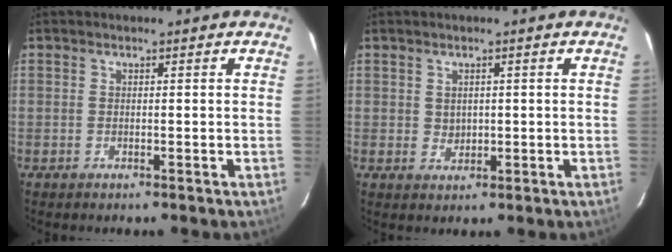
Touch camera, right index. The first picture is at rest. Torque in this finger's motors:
{"motor_torque": [-0.12, 0.10, -0.02, -0.01]}